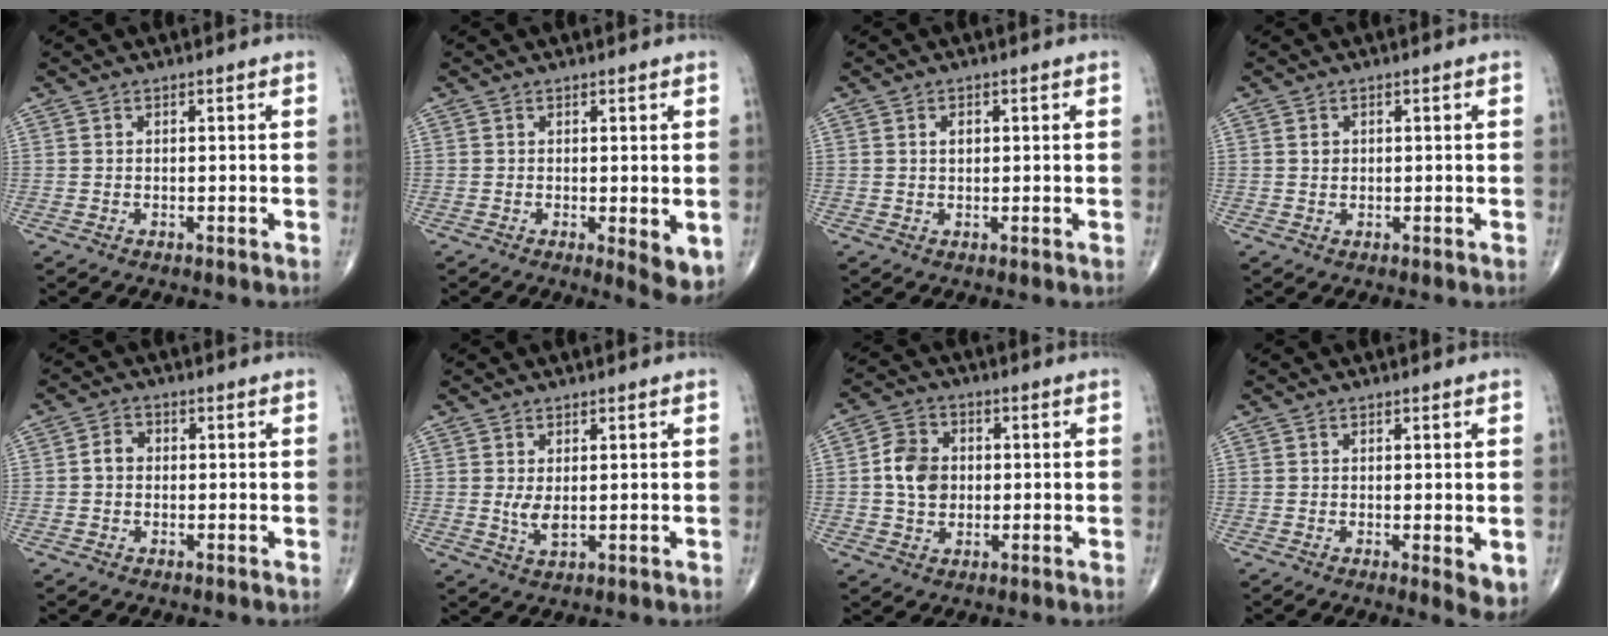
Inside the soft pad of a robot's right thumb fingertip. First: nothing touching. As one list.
[{"total": 5.0, "force": [-0.6, 1.5, 4.8], "torque": [-0.053, -0.014, -0.006]}, {"total": 1.7, "force": [0.5, 1.1, 1.2], "torque": [-0.014, 0.000, 0.007]}, {"total": 1.3, "force": [0.3, 1.1, 0.6], "torque": [-0.004, 0.000, 0.007]}, {"total": 2.9, "force": [-0.1, 2.4, 1.6], "torque": [-0.020, 0.012, -0.007]}, {"total": 3.0, "force": [0.4, 1.2, 2.7], "torque": [-0.045, -0.011, 0.014]}, {"total": 7.5, "force": [0.2, 6.0, 4.5], "torque": [-0.065, 0.010, -0.003]}, {"total": 4.0, "force": [-0.2, 1.1, 3.8], "torque": [-0.043, -0.013, -0.002]}]